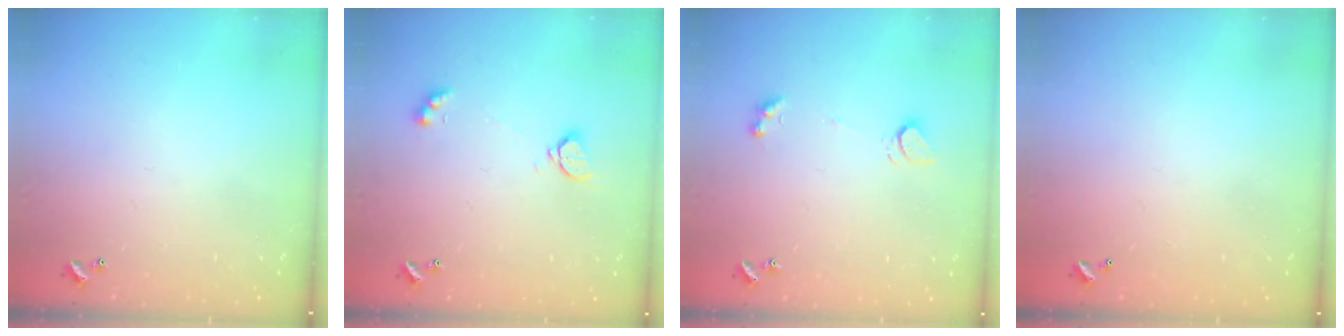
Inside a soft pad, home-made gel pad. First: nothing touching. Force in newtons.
{"total": 2.2, "press": 2.2, "slide": 0.2}
{"total": 1.4, "press": 1.2, "slide": 0.6}
{"total": 2.8, "press": 2.8, "slide": 0.1}